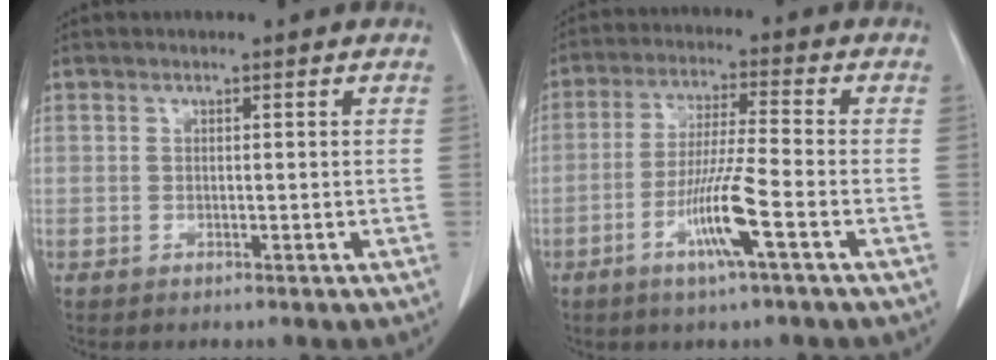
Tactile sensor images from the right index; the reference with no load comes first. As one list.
[{"total": 8.9, "force": [-3.7, -0.6, 8.0], "torque": [-0.155, -0.012, -0.073]}]